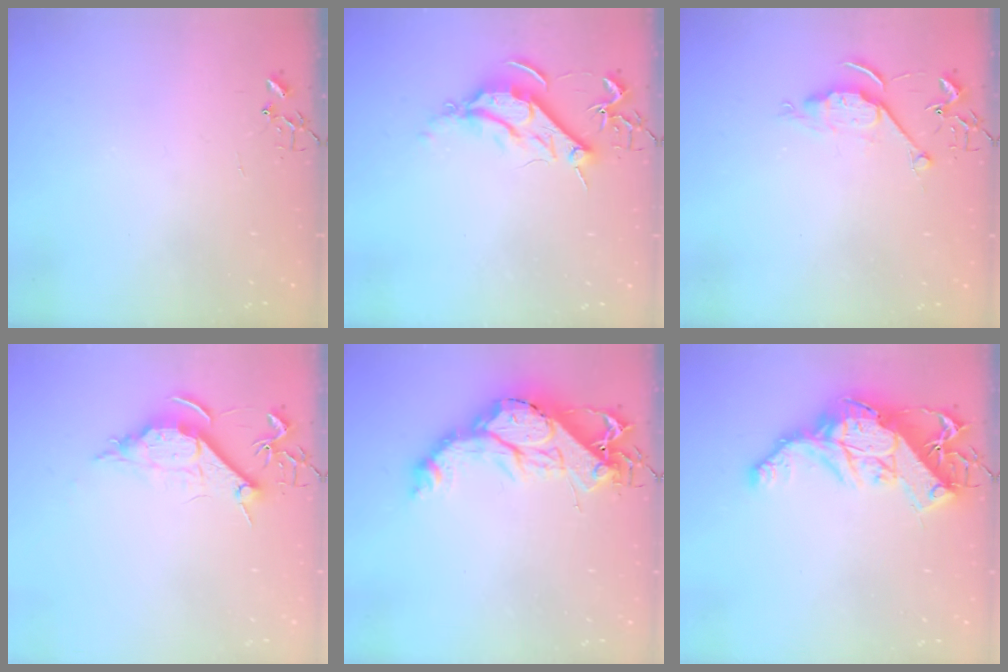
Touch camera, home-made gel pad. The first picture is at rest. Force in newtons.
{"total": 9.5, "press": 9.4, "slide": 1.0}
{"total": 6.2, "press": 6.2, "slide": 0.5}
{"total": 9.3, "press": 9.2, "slide": 1.0}
{"total": 18.0, "press": 17.9, "slide": 1.7}
{"total": 18.1, "press": 18.0, "slide": 1.6}